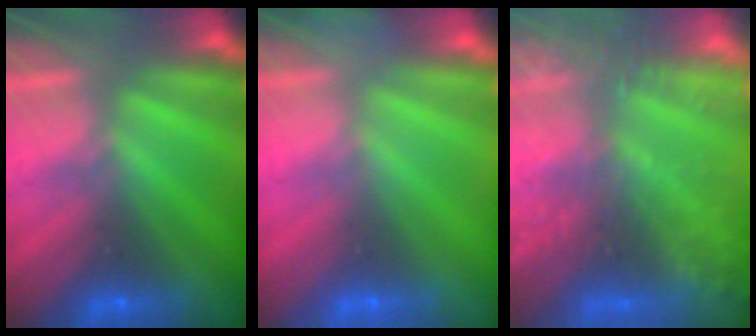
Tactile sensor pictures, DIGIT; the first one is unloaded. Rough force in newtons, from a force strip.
{"total": 7.3}
{"total": 7.2}